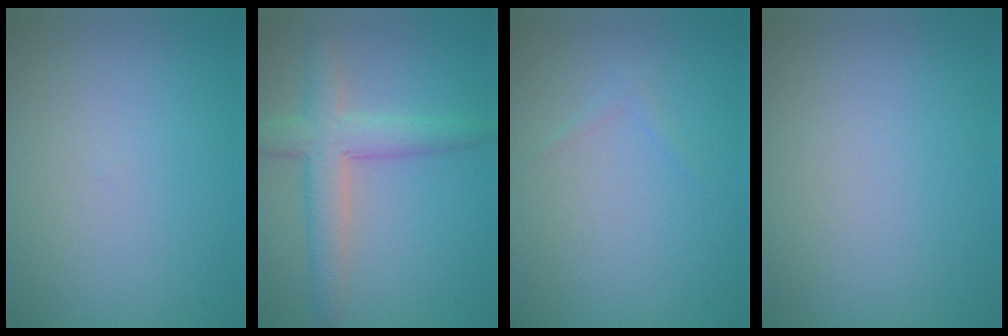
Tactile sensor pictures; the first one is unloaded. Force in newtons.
{"total": 4.5, "press": 4.5, "slide": 0.1}
{"total": 0.6, "press": 0.6, "slide": 0.0}
{"total": 0.0}